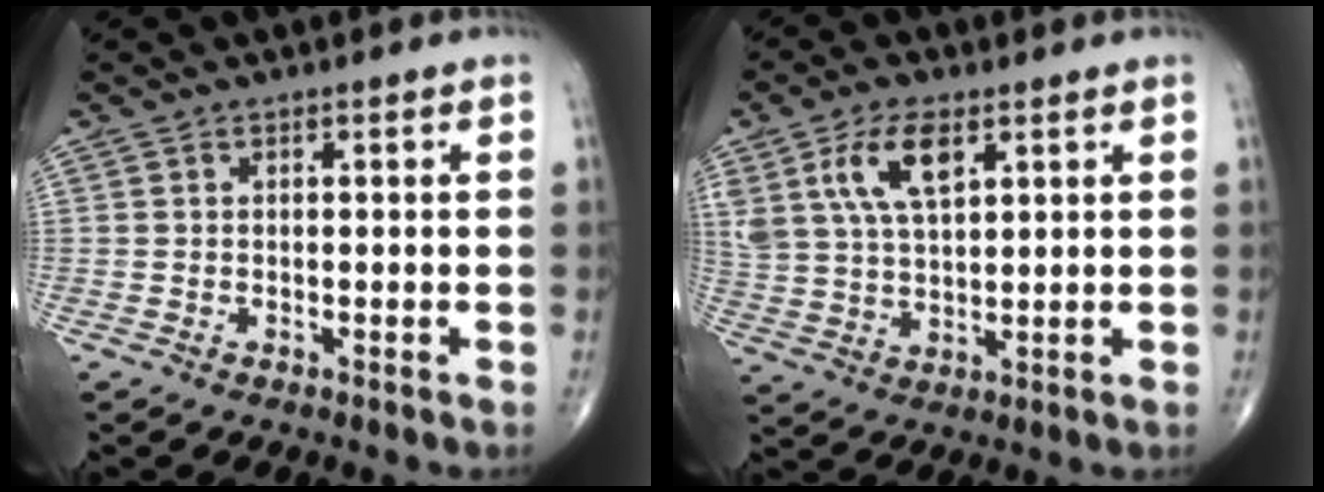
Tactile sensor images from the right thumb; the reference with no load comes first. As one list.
[{"total": 10.2, "force": [4.7, 4.7, 7.7], "torque": [-0.150, -0.010, 0.096]}]